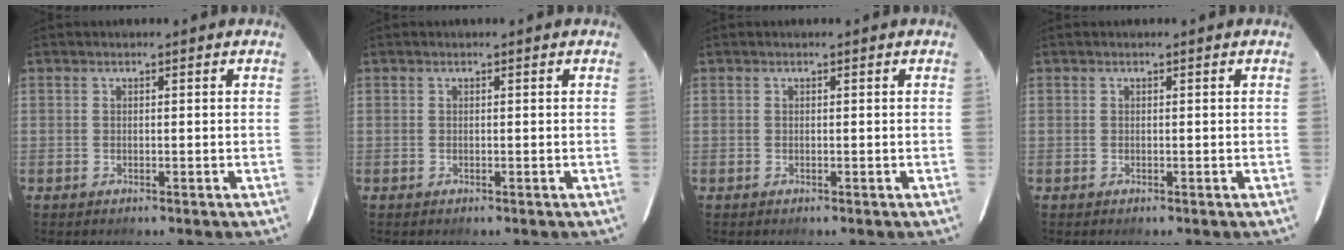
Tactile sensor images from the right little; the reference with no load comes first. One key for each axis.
{"total": 0.0}
{"total": 0.0}
{"total": 0.0}